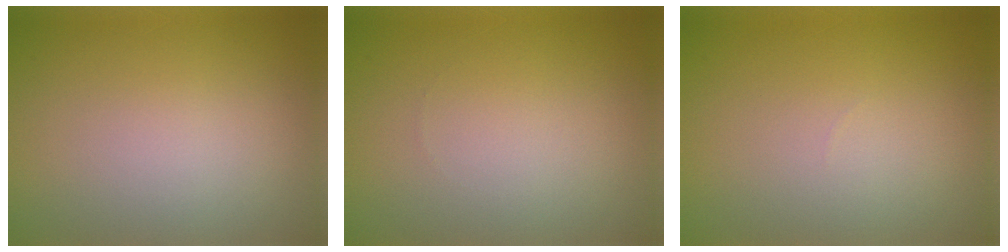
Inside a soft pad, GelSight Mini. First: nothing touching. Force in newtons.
{"total": 0.0}
{"total": 0.0}